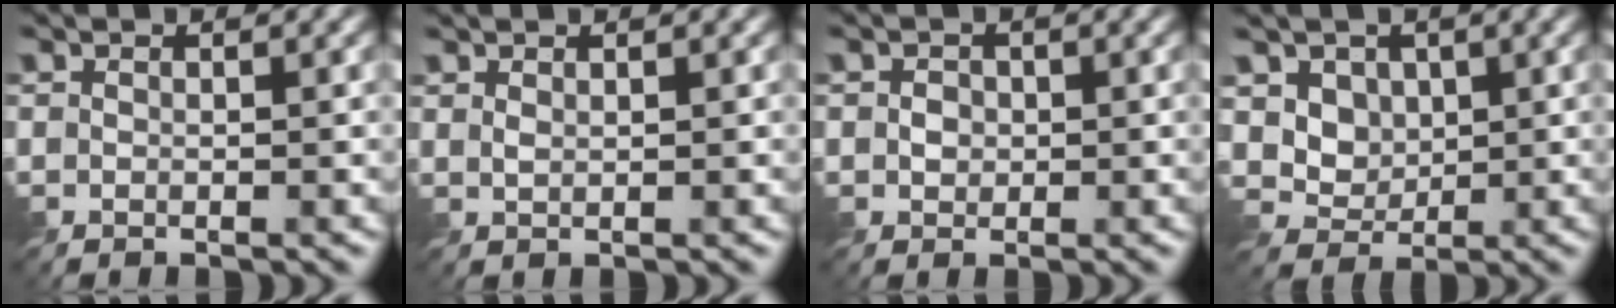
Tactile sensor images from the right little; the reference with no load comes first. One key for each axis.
{"total": 0.7, "fx": 0.6, "fy": 0.1, "fz": 0.4, "tx": -0.016, "ty": -0.001, "tz": 0.013}
{"total": 1.4, "fx": -0.1, "fy": 1.2, "fz": 0.6, "tx": -0.013, "ty": -0.003, "tz": -0.003}
{"total": 4.3, "fx": 1.6, "fy": 3.5, "fz": 1.9, "tx": -0.061, "ty": -0.012, "tz": 0.043}